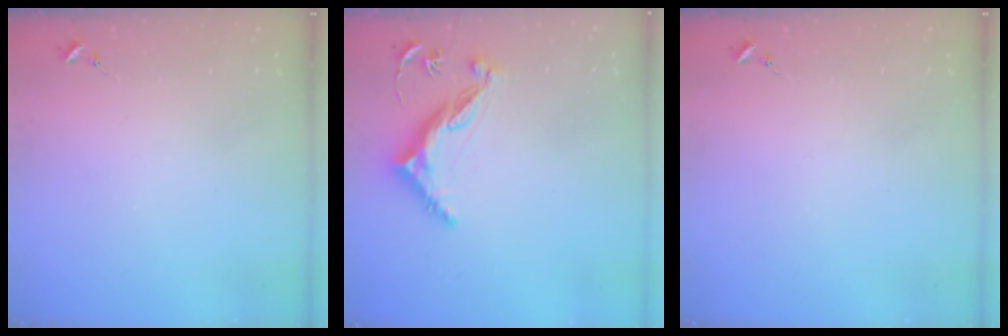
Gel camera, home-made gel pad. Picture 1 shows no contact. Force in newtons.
{"total": 9.5, "press": 9.5, "slide": 0.9}
{"total": 0.0}